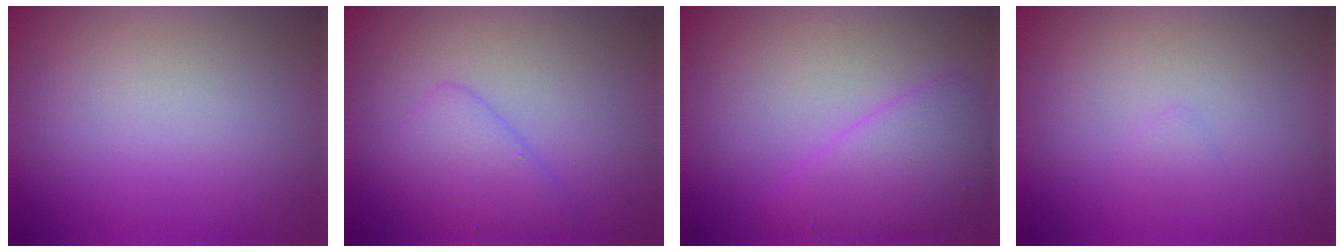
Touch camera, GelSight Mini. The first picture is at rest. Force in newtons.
{"total": 2.7, "press": 2.7, "slide": 0.3}
{"total": 3.4, "press": 3.4, "slide": 0.2}
{"total": 0.6, "press": 0.6, "slide": 0.1}